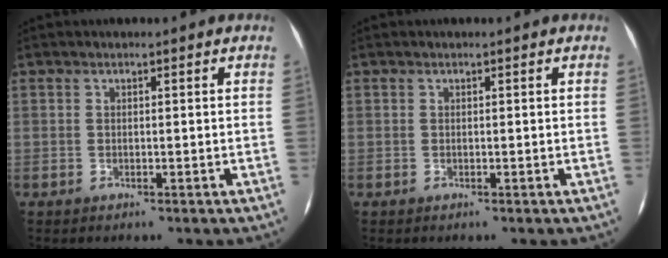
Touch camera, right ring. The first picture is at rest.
{"total": 0.0}